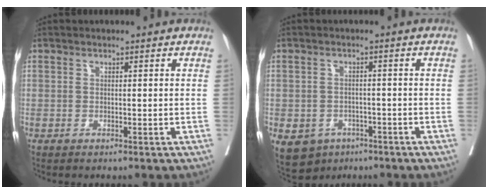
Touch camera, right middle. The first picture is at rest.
{"total": 7.4, "force": [-4.1, 5.8, 2.1], "torque": [-0.039, 0.002, -0.054]}